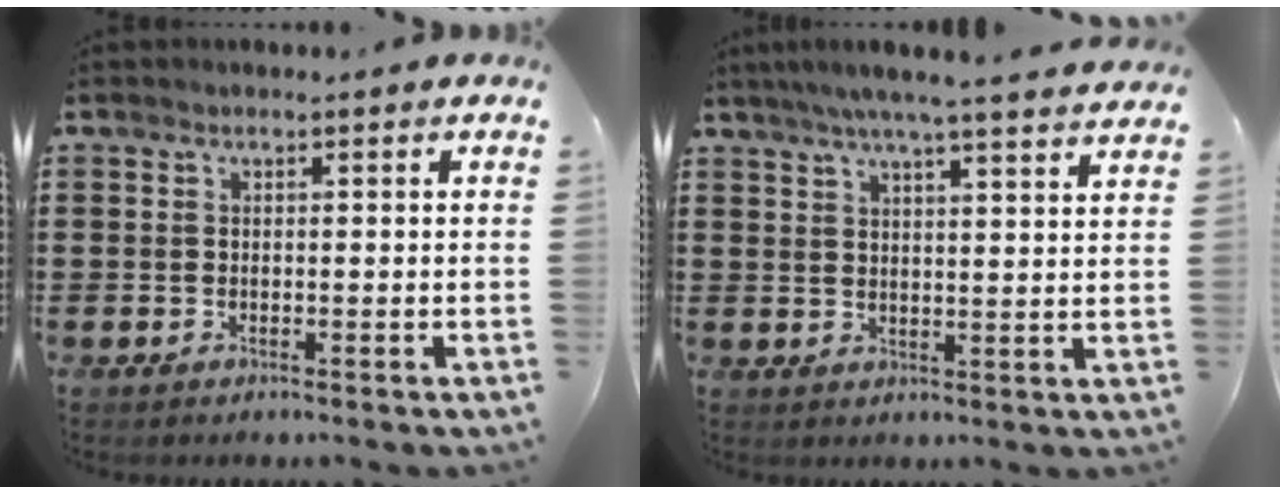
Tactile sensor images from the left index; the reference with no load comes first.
{"total": 5.3, "force": [4.6, -0.4, 2.7], "torque": [-0.066, -0.015, 0.079]}